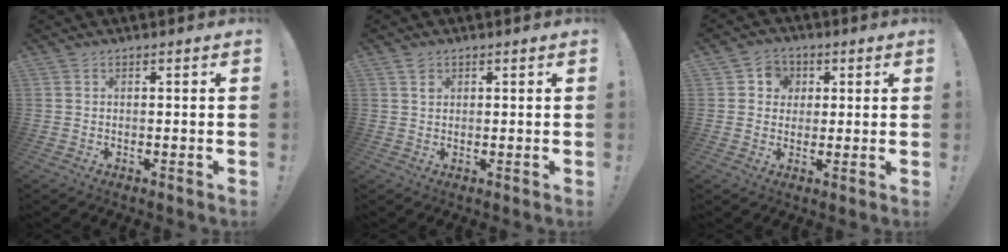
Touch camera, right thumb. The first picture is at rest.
{"total": 1.4, "force": [0.9, 1.0, 0.4], "torque": [0.003, -0.003, 0.014]}
{"total": 5.7, "force": [1.2, 5.4, 1.5], "torque": [-0.019, -0.002, 0.023]}